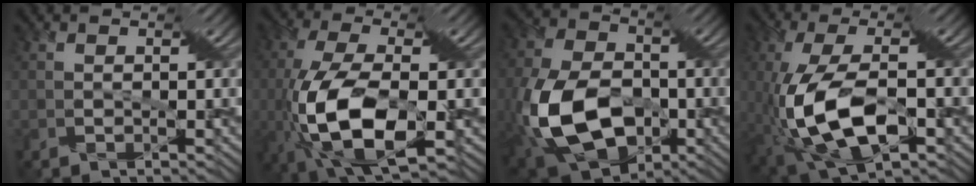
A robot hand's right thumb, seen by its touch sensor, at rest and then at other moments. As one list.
[{"total": 13.4, "force": [-3.7, 5.2, 11.8], "torque": [-0.273, -0.019, -0.072]}, {"total": 17.0, "force": [-4.9, 11.0, 12.0], "torque": [-0.306, -0.049, -0.086]}, {"total": 12.8, "force": [-2.9, 5.0, 11.4], "torque": [-0.263, -0.011, -0.055]}]